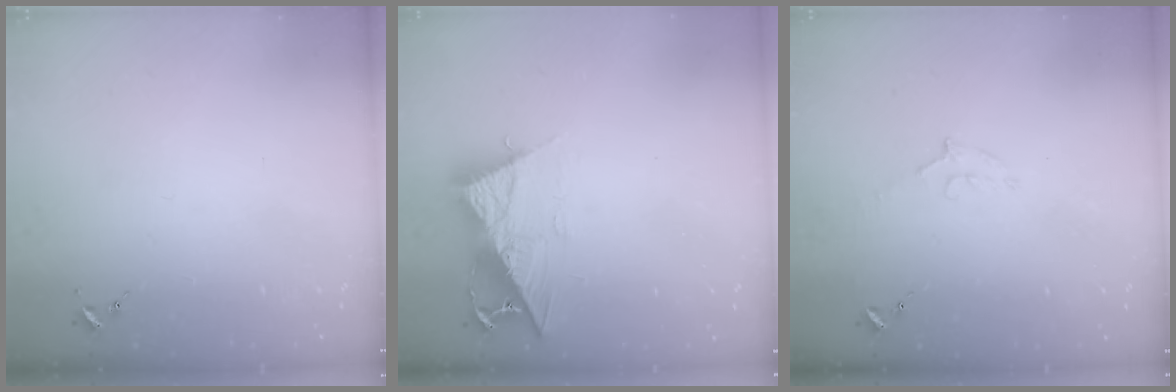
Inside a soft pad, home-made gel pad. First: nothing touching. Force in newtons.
{"total": 13.0, "press": 13.0, "slide": 1.1}
{"total": 6.2, "press": 6.1, "slide": 1.1}